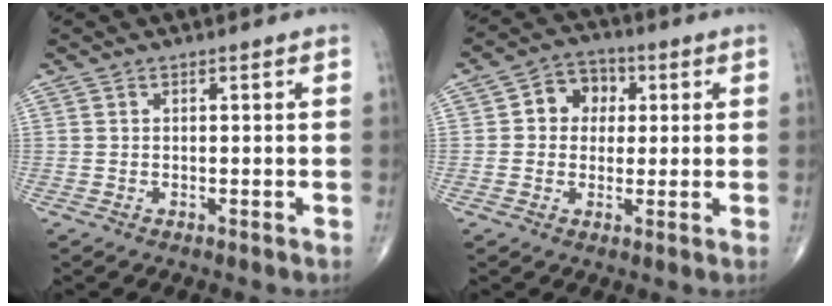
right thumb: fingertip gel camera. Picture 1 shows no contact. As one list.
[{"total": 7.1, "force": [1.3, 6.0, 3.5], "torque": [-0.023, 0.011, 0.012]}]